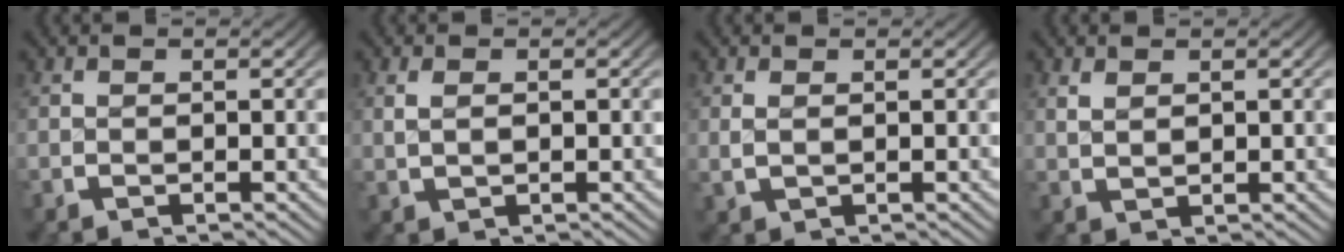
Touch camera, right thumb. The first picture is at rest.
{"total": 1.4, "force": [0.4, 0.8, 1.1], "torque": [-0.020, 0.002, 0.012]}
{"total": 1.1, "force": [0.4, 0.7, 0.8], "torque": [-0.020, -0.004, 0.014]}
{"total": 1.5, "force": [1.0, 0.8, 0.8], "torque": [-0.012, 0.001, 0.025]}